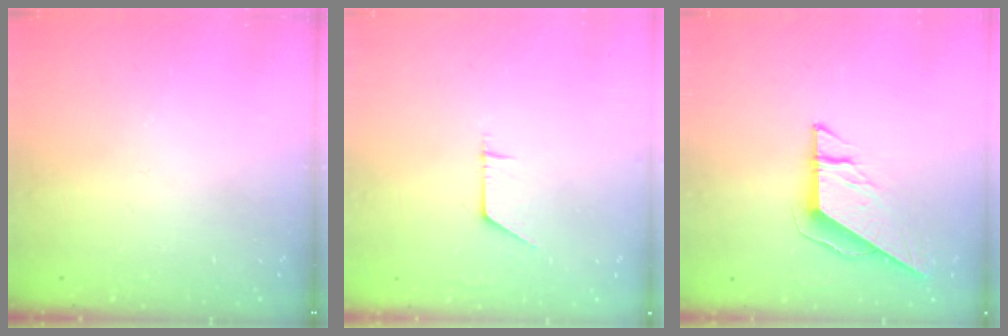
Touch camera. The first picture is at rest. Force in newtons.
{"total": 4.8, "press": 4.7, "slide": 0.4}
{"total": 8.1, "press": 8.1, "slide": 0.4}